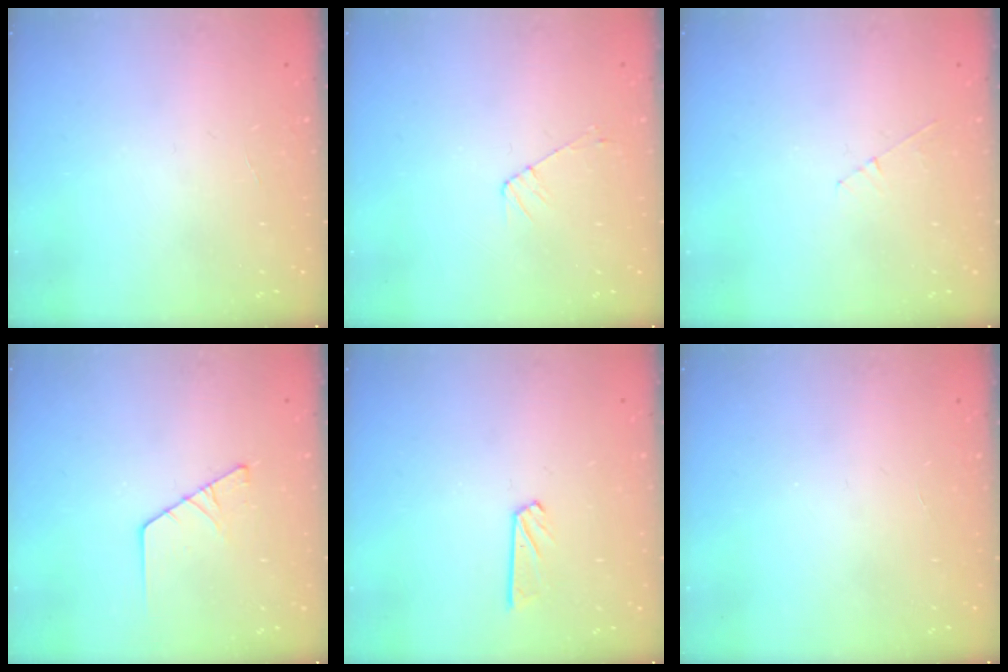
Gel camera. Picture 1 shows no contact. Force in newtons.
{"total": 3.7, "press": 3.6, "slide": 0.5}
{"total": 3.3, "press": 3.3, "slide": 0.4}
{"total": 2.5, "press": 2.5, "slide": 0.3}
{"total": 4.0, "press": 3.9, "slide": 0.3}
{"total": 0.0}